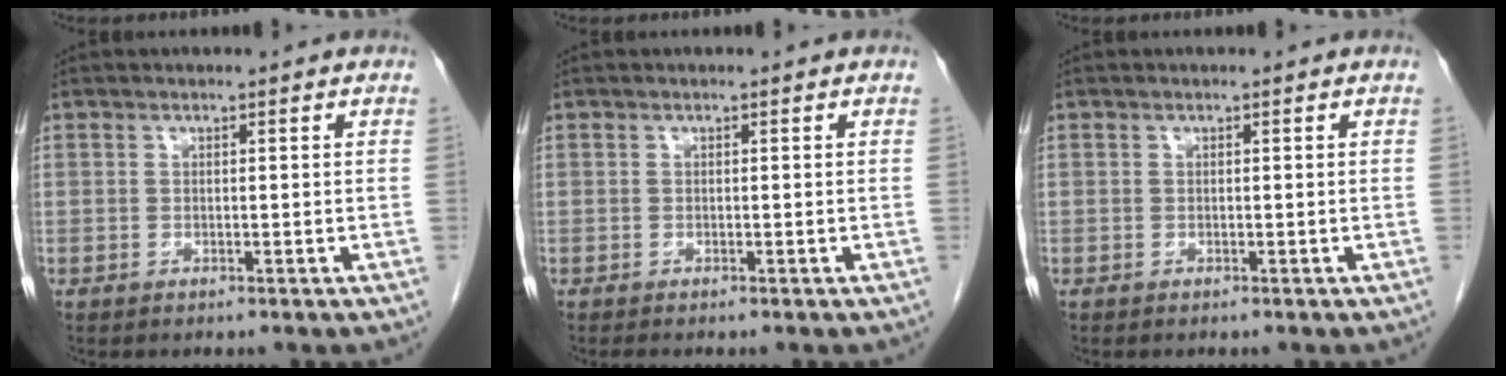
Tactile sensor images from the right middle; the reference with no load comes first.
{"total": 0.6, "force": [-0.5, 0.0, 0.3], "torque": [-0.002, 0.000, -0.009]}
{"total": 0.0}